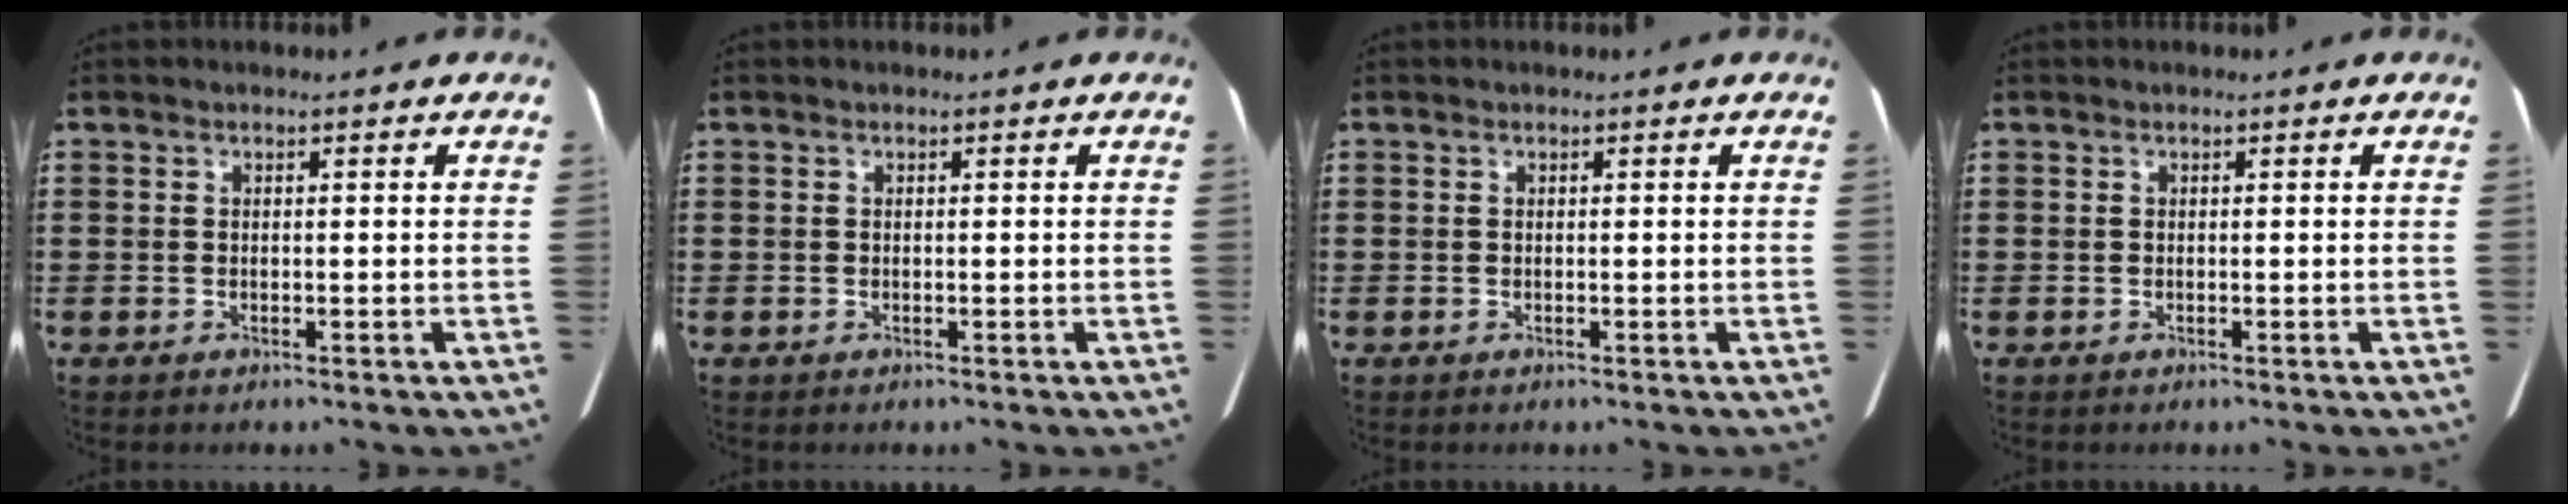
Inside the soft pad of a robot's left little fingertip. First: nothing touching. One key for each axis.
{"total": 0.0}
{"total": 0.0}
{"total": 0.0}